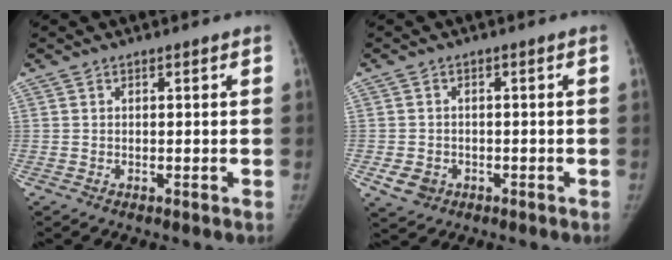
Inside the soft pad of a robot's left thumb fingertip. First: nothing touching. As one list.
[{"total": 4.1, "force": [-1.6, 3.4, 1.5], "torque": [-0.017, 0.006, -0.019]}]